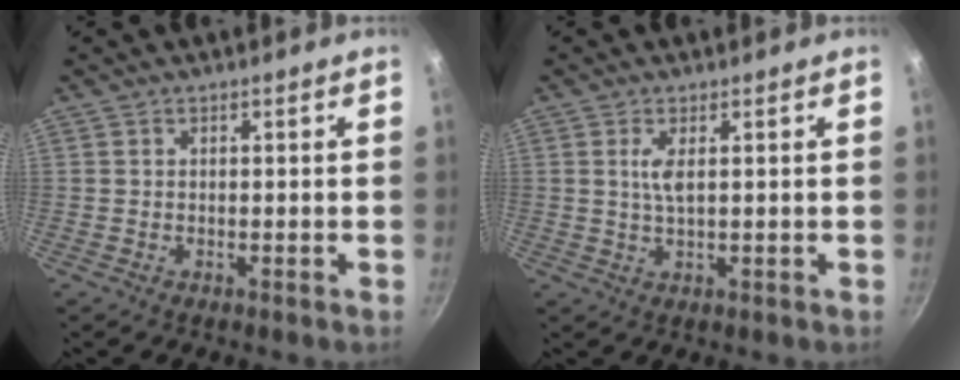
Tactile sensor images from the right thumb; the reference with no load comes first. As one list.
[{"total": 2.9, "force": [0.8, 0.9, 2.7], "torque": [-0.054, -0.005, 0.018]}]